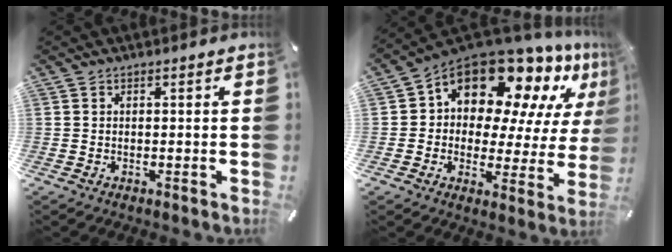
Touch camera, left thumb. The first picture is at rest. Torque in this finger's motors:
{"motor_torque": [1.28, 0.69, 1.71, -0.13, 0.13]}